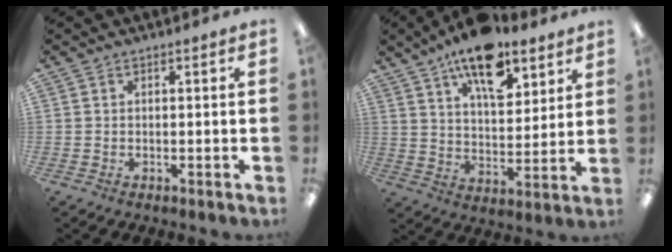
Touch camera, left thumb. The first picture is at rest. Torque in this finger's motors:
{"motor_torque": [0.72, 0.44, 1.75, -1.02, 0.14]}